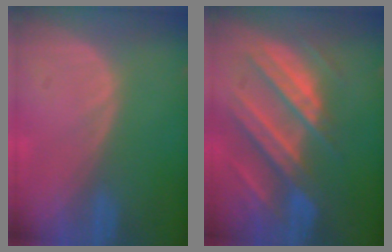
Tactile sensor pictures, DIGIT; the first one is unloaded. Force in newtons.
{"total": 10.4, "press": 9.1, "slide": 4.9}